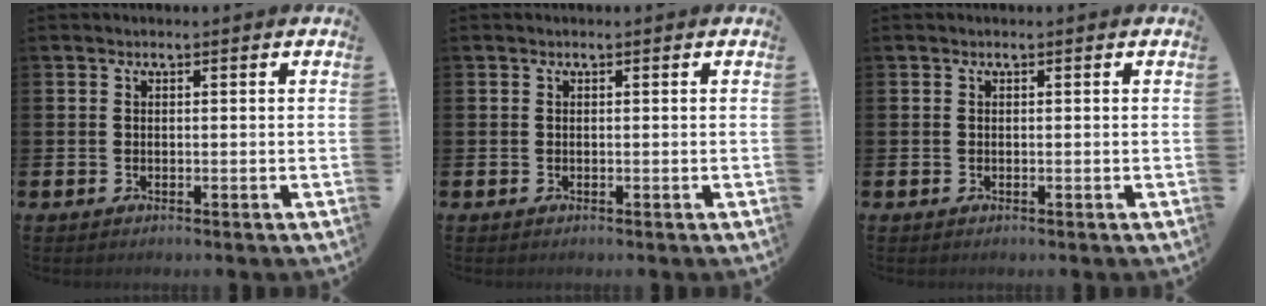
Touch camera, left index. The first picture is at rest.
{"total": 0.0}
{"total": 0.0}